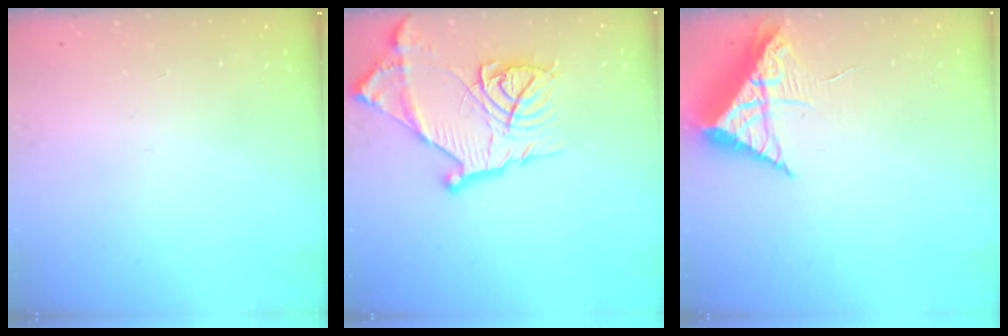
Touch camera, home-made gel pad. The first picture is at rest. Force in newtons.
{"total": 18.7, "press": 18.6, "slide": 1.4}
{"total": 9.8, "press": 9.8, "slide": 0.6}